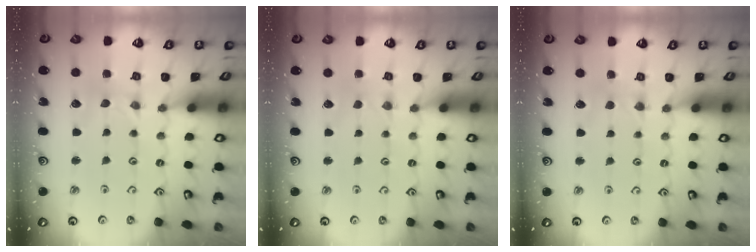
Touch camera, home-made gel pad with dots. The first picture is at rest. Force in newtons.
{"total": 0.0}
{"total": 2.2, "press": 2.2, "slide": 0.5}